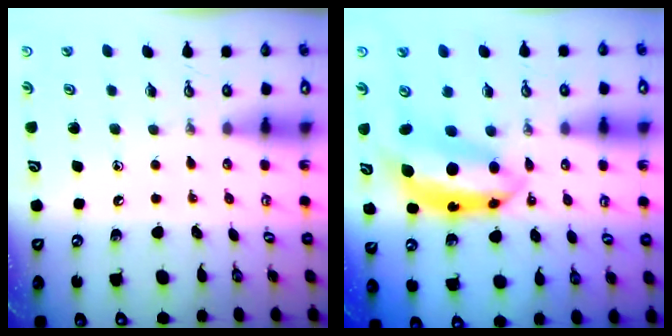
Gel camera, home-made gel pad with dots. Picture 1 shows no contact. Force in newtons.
{"total": 9.2, "press": 9.1, "slide": 0.7}